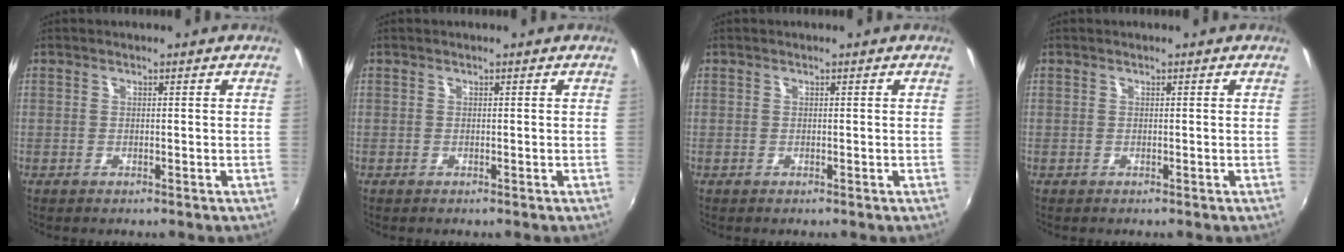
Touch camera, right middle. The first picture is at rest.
{"total": 0.0}
{"total": 0.0}
{"total": 0.0}